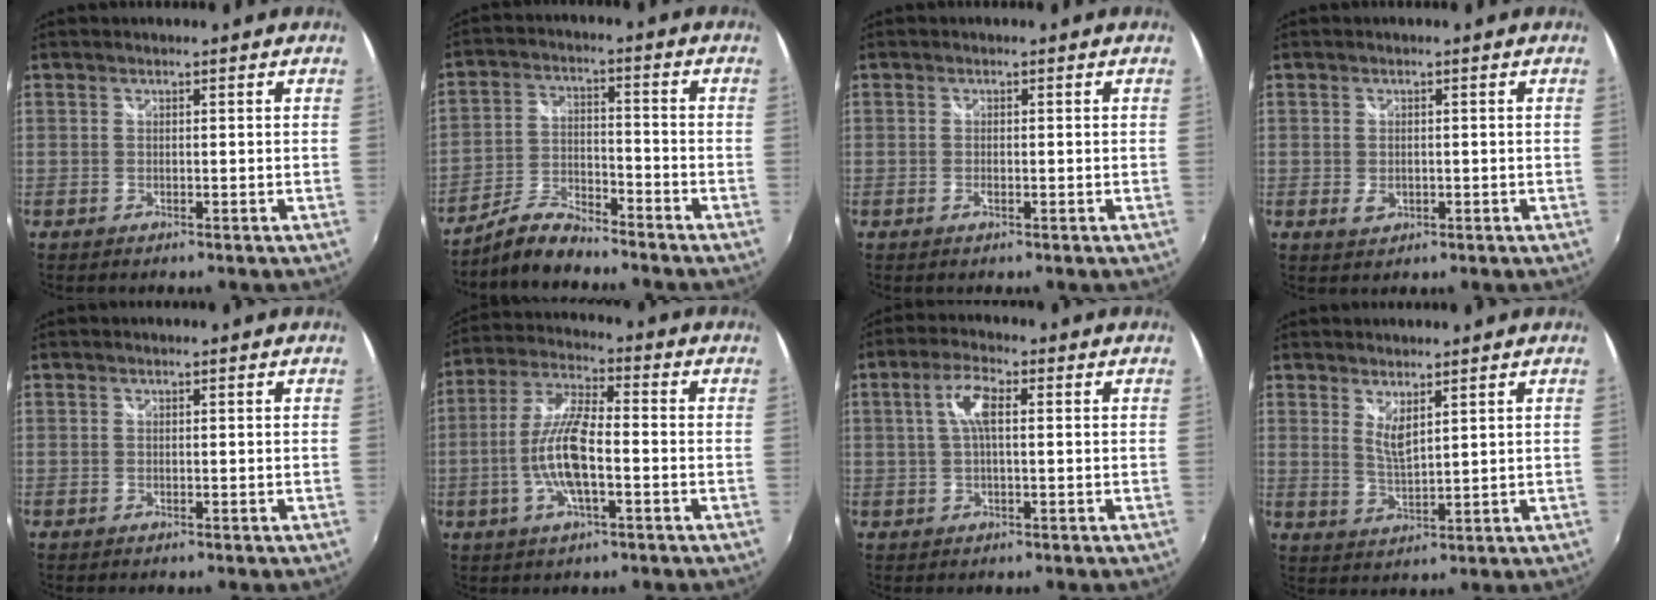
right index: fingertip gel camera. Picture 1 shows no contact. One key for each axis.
{"total": 7.0, "fx": -6.5, "fy": 1.2, "fz": 2.3, "tx": -0.055, "ty": 0.014, "tz": -0.127}
{"total": 1.1, "fx": -0.4, "fy": 0.5, "fz": 0.9, "tx": -0.018, "ty": -0.002, "tz": -0.009}
{"total": 2.5, "fx": -0.5, "fy": 1.9, "fz": 1.7, "tx": -0.030, "ty": -0.003, "tz": -0.008}
{"total": 0.0}
{"total": 11.1, "fx": -2.9, "fy": 2.8, "fz": 10.4, "tx": -0.214, "ty": 0.001, "tz": -0.056}
{"total": 5.2, "fx": 0.8, "fy": 1.5, "fz": 4.9, "tx": -0.095, "ty": 0.010, "tz": 0.016}
{"total": 3.8, "fx": 2.3, "fy": 0.9, "fz": 2.9, "tx": -0.053, "ty": -0.012, "tz": 0.038}